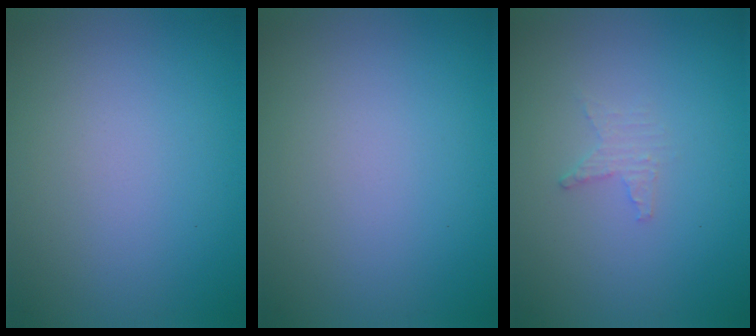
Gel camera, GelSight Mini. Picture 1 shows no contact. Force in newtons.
{"total": 0.0}
{"total": 1.2, "press": 1.2, "slide": 0.4}